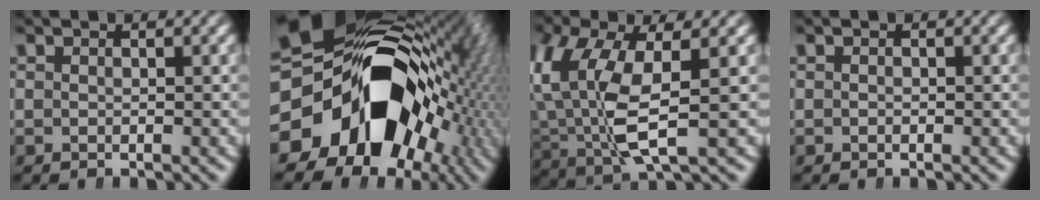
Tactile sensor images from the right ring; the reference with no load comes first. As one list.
[{"total": 28.6, "force": [-0.5, 19.3, 21.1], "torque": [-0.320, -0.036, -0.009]}, {"total": 8.3, "force": [1.1, 4.4, 6.9], "torque": [-0.169, -0.023, 0.037]}, {"total": 0.0}]